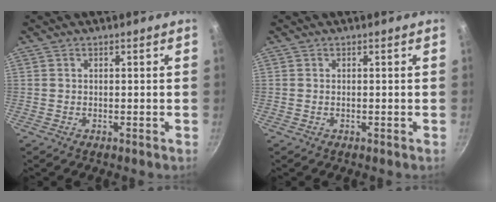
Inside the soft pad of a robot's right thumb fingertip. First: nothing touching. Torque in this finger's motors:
{"motor_torque": [-0.24, 0.11, 0.00, -0.11, 0.00]}